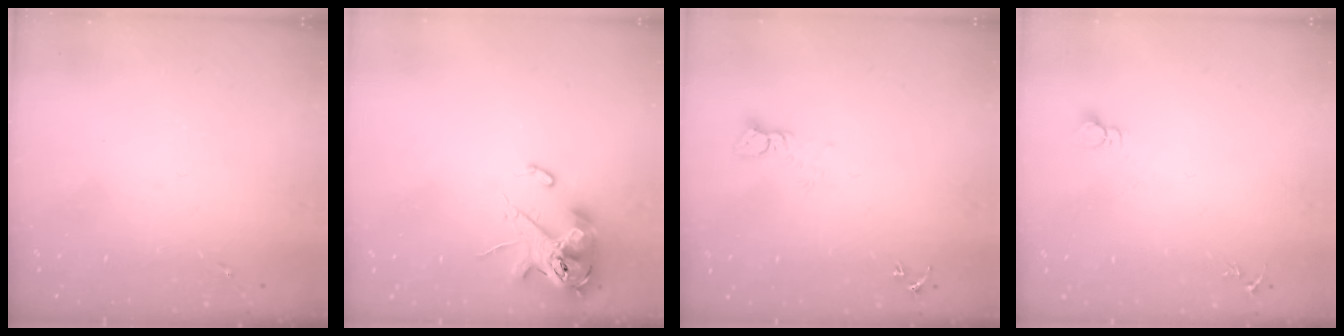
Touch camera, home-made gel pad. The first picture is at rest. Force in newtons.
{"total": 13.2, "press": 13.0, "slide": 2.3}
{"total": 3.7, "press": 3.7, "slide": 0.3}
{"total": 2.7, "press": 2.7, "slide": 0.2}